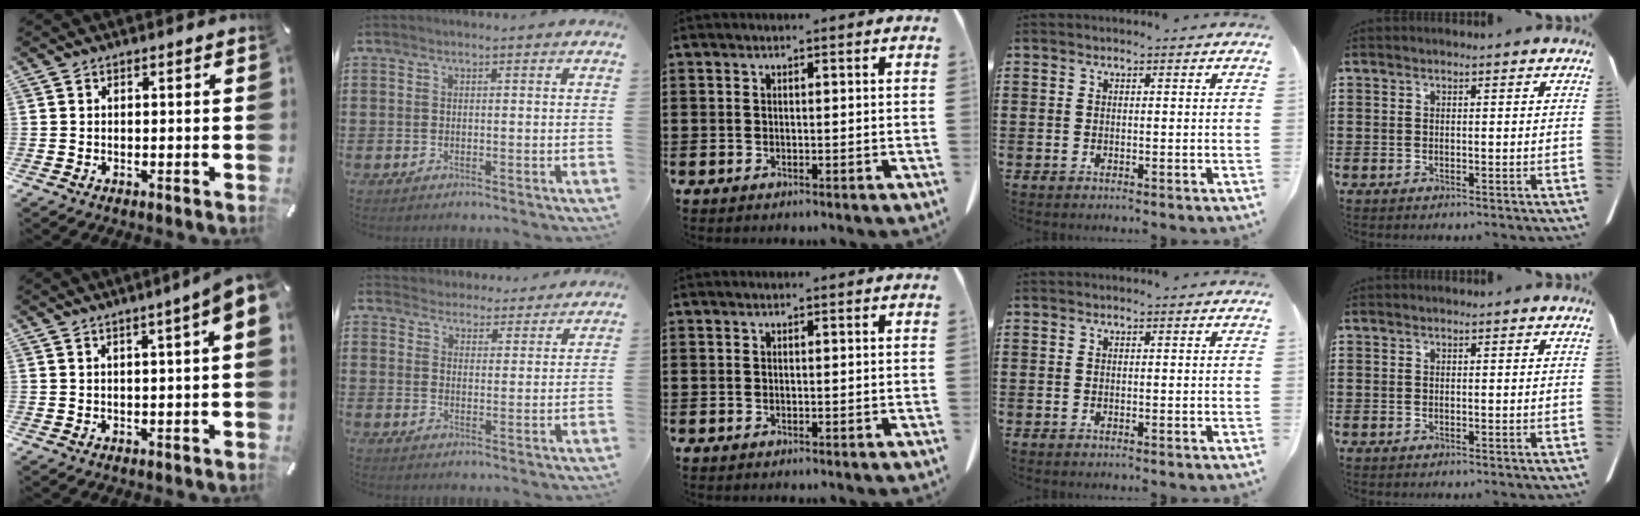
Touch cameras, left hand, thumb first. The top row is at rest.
{"thumb": {"total": 5.3, "force": [1.8, 0.2, 5.0], "torque": [-0.083, -0.012, 0.030]}, "index": {"total": 4.1, "force": [4.0, 0.6, -0.4], "torque": [-0.014, -0.027, 0.071]}}